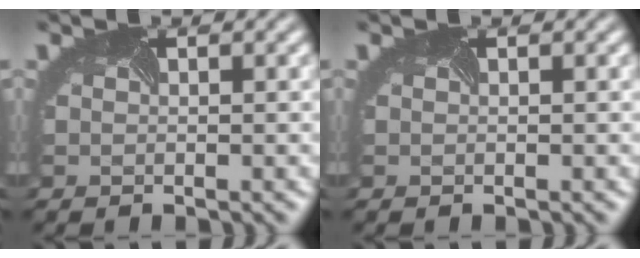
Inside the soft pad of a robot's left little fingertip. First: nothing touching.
{"total": 0.0}